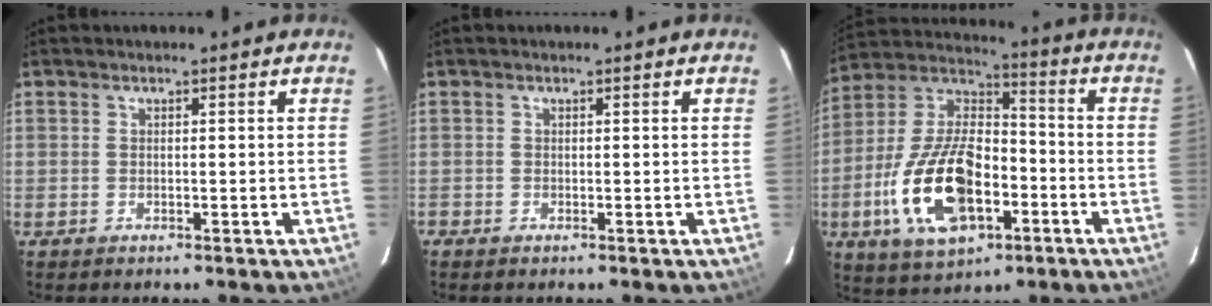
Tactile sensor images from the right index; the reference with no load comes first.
{"total": 0.6, "force": [-0.4, 0.5, 0.0], "torque": [0.001, 0.001, -0.010]}
{"total": 20.8, "force": [-7.1, 11.0, 16.1], "torque": [-0.340, 0.001, -0.119]}